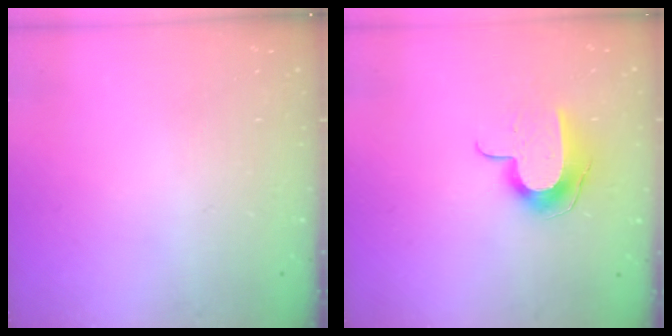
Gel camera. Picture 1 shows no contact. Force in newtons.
{"total": 9.8, "press": 9.8, "slide": 0.7}